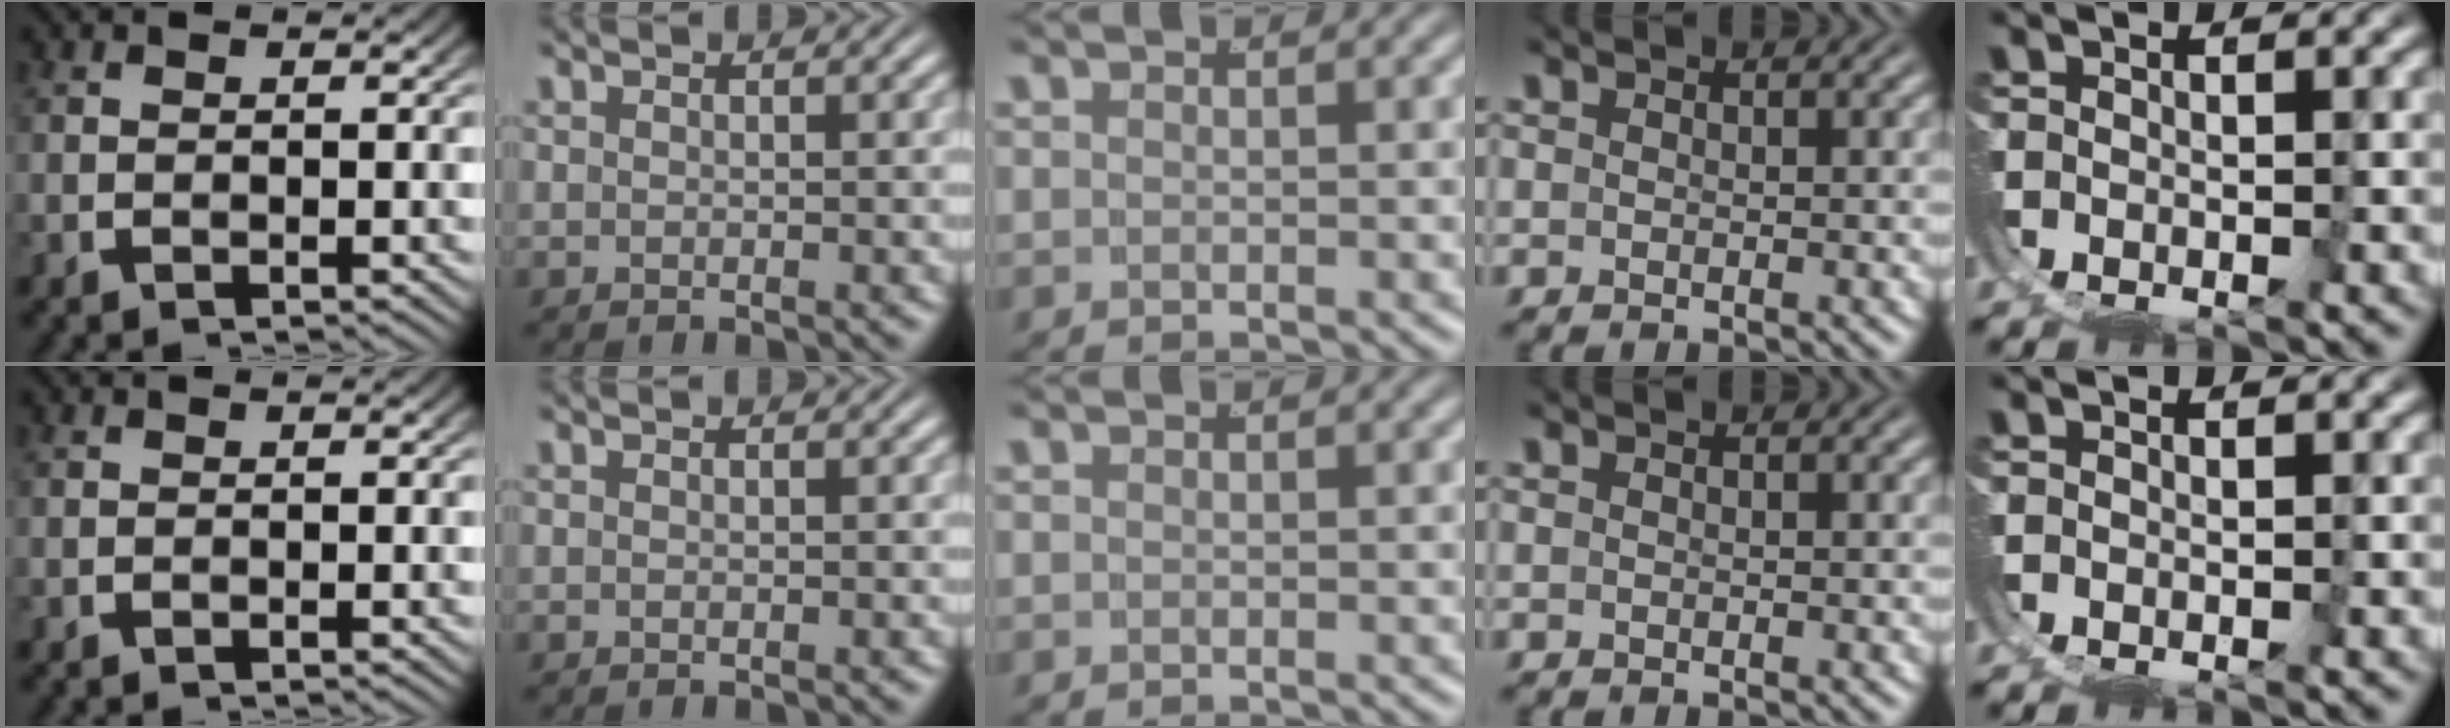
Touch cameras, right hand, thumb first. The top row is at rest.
{}